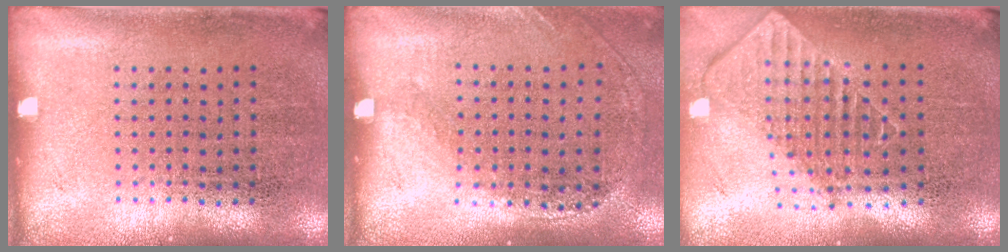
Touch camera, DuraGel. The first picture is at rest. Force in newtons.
{"total": 1.2, "press": 0.9, "slide": 0.9}
{"total": 2.0, "press": 1.5, "slide": 1.2}